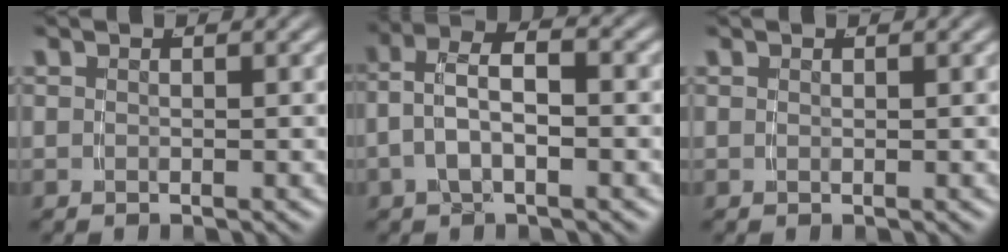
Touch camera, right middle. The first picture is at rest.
{"total": 5.4, "force": [0.2, 3.5, 4.2], "torque": [-0.079, 0.001, -0.004]}
{"total": 0.0}